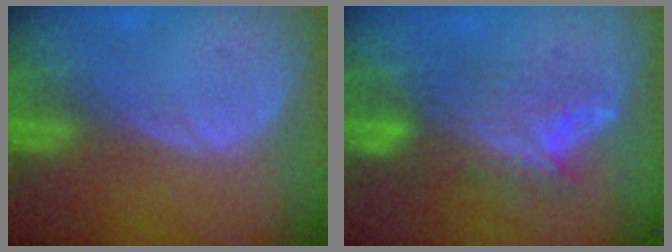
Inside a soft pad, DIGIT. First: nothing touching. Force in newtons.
{"total": 7.1, "press": 6.9, "slide": 1.6}